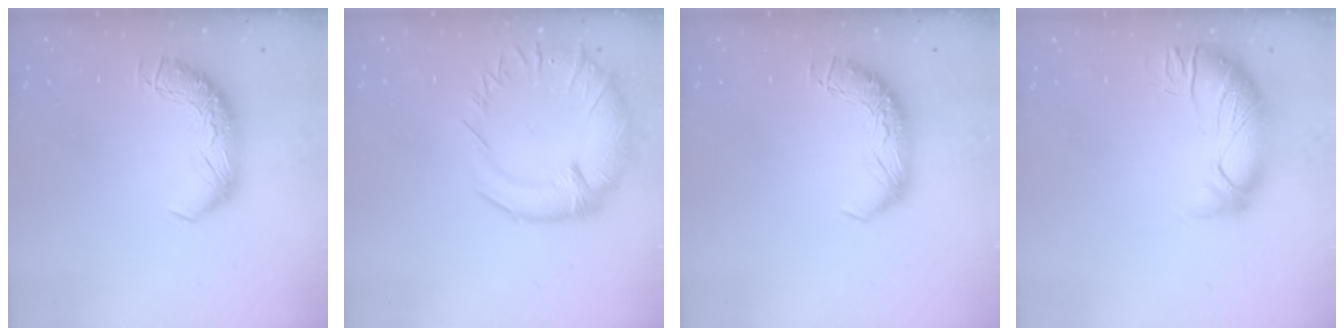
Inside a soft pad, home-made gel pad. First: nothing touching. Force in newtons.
{"total": 5.6, "press": 3.8, "slide": 4.1}
{"total": 0.0}
{"total": 2.9, "press": 1.4, "slide": 2.5}